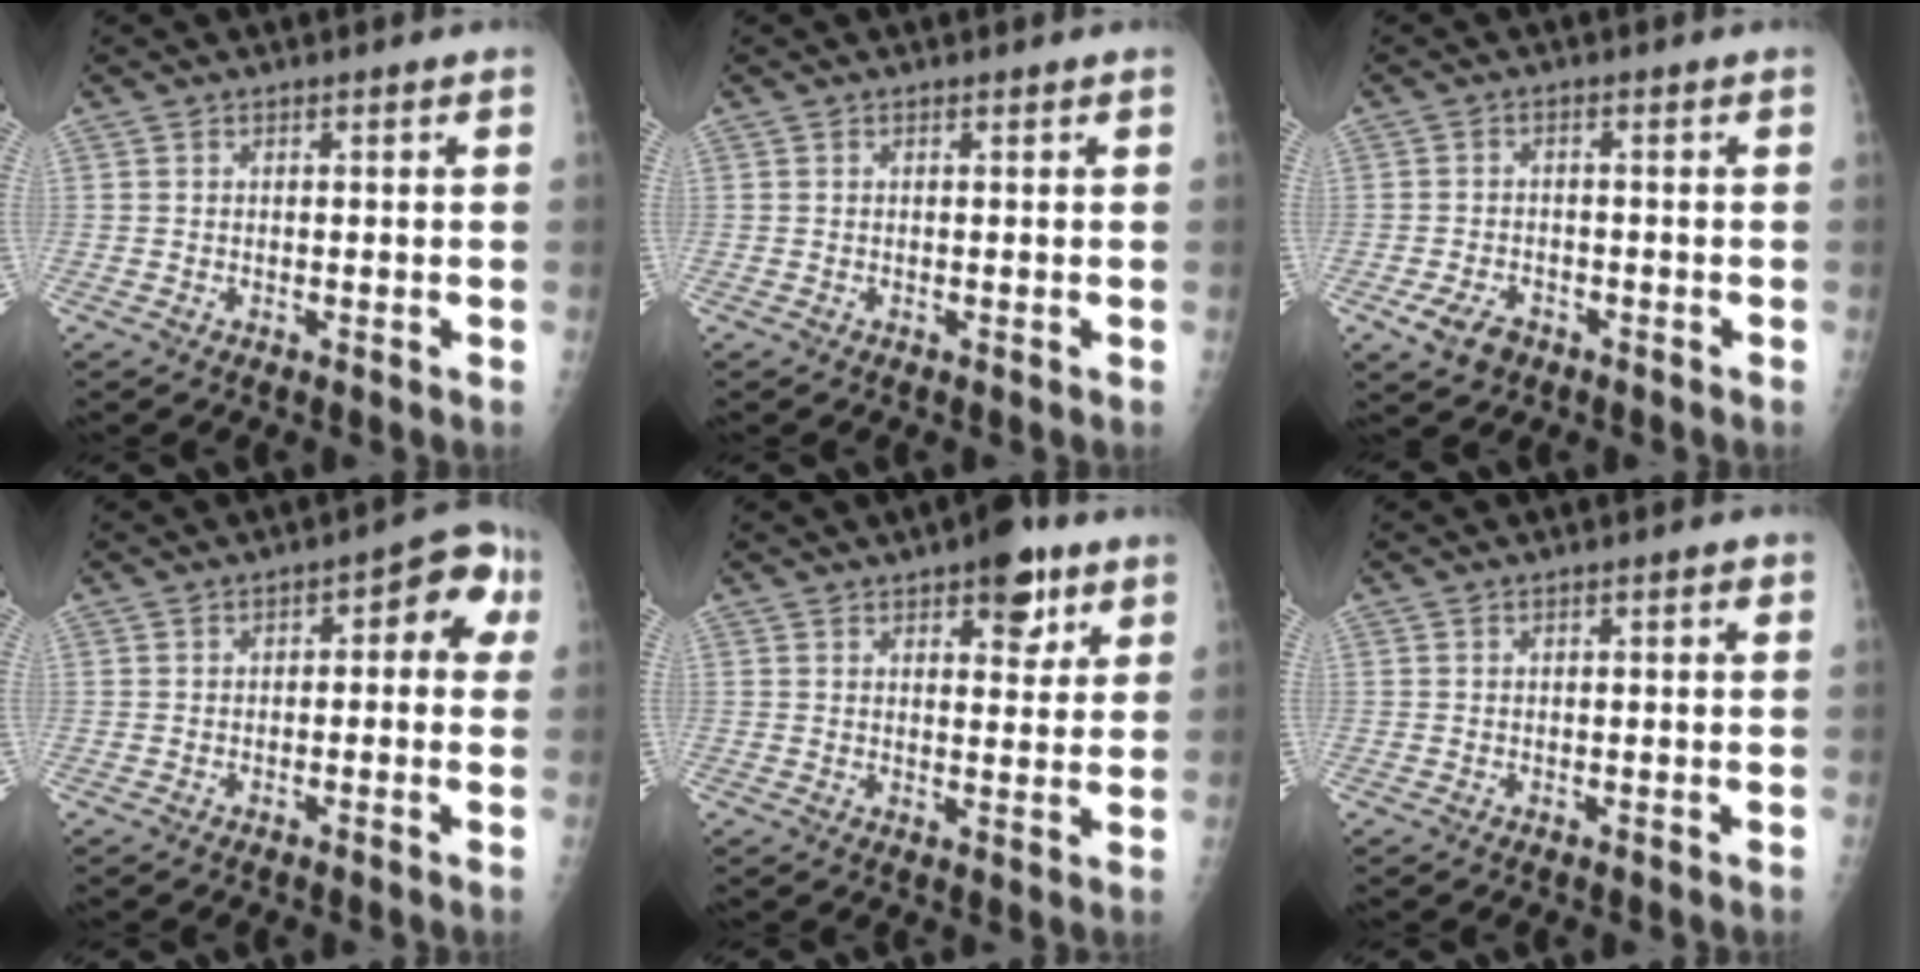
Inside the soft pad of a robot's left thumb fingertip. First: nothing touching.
{"total": 0.0}
{"total": 4.7, "force": [-2.4, 3.3, 2.4], "torque": [-0.041, 0.009, -0.037]}
{"total": 7.5, "force": [1.1, 3.7, 6.4], "torque": [-0.046, 0.029, 0.003]}
{"total": 8.4, "force": [4.8, 3.8, 5.7], "torque": [-0.047, -0.019, 0.061]}
{"total": 1.1, "force": [0.4, 0.4, 0.9], "torque": [-0.011, 0.003, 0.003]}